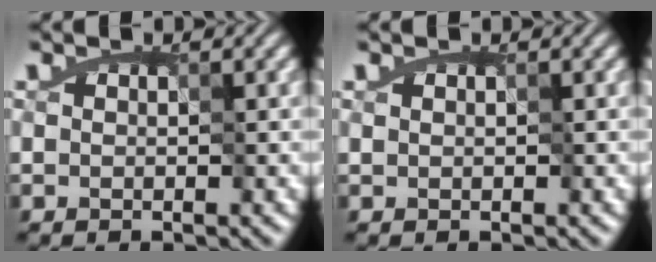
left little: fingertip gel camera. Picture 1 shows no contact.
{"total": 0.0}